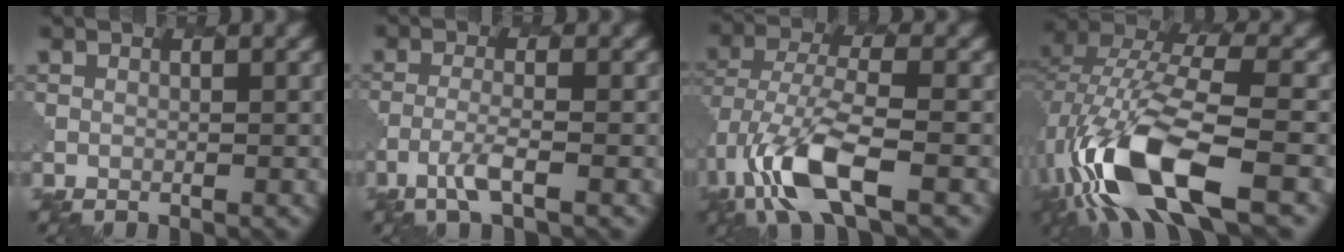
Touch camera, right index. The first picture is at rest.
{"total": 2.4, "force": [-1.4, 0.3, 2.0], "torque": [-0.044, 0.000, -0.036]}
{"total": 8.4, "force": [-3.7, 3.3, 6.8], "torque": [-0.149, -0.002, -0.076]}
{"total": 12.3, "force": [-5.4, 4.5, 10.0], "torque": [-0.216, -0.006, -0.100]}